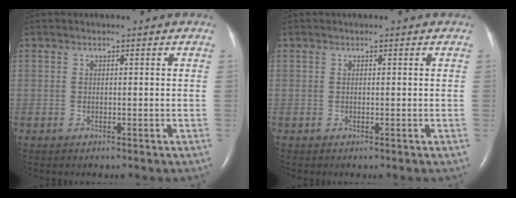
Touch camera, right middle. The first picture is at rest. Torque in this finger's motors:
{"motor_torque": [-0.03, 0.03, -0.01, 0.00]}